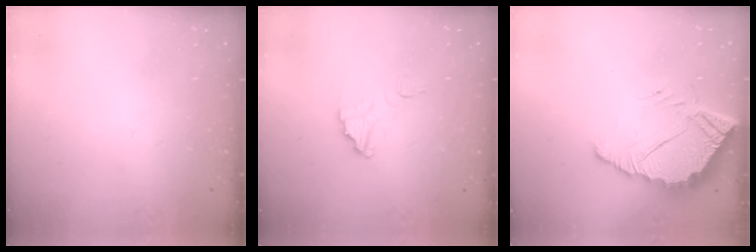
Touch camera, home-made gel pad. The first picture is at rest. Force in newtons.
{"total": 4.1, "press": 4.1, "slide": 0.3}
{"total": 6.9, "press": 6.8, "slide": 0.5}